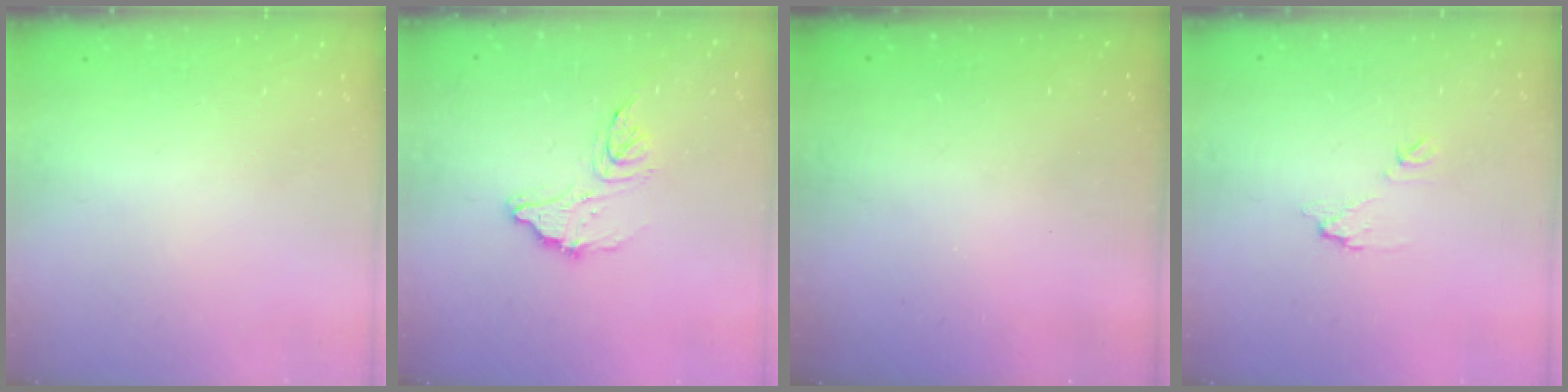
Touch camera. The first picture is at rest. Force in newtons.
{"total": 11.5, "press": 11.5, "slide": 0.8}
{"total": 3.3, "press": 3.3, "slide": 0.3}
{"total": 6.2, "press": 6.2, "slide": 0.2}